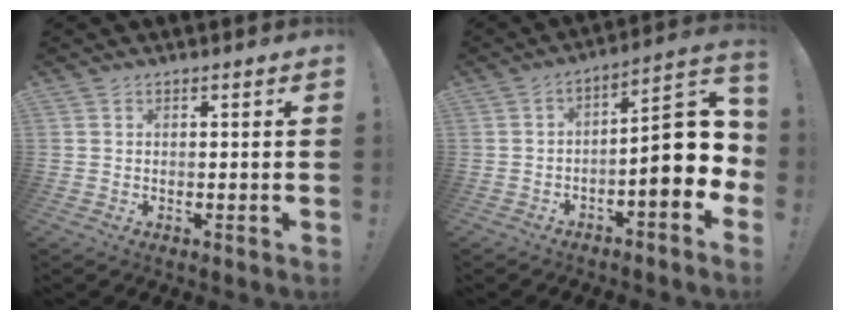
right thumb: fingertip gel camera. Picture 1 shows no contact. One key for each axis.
{"total": 14.7, "fx": -1.7, "fy": 4.8, "fz": 13.8, "tx": -0.169, "ty": 0.008, "tz": -0.025}